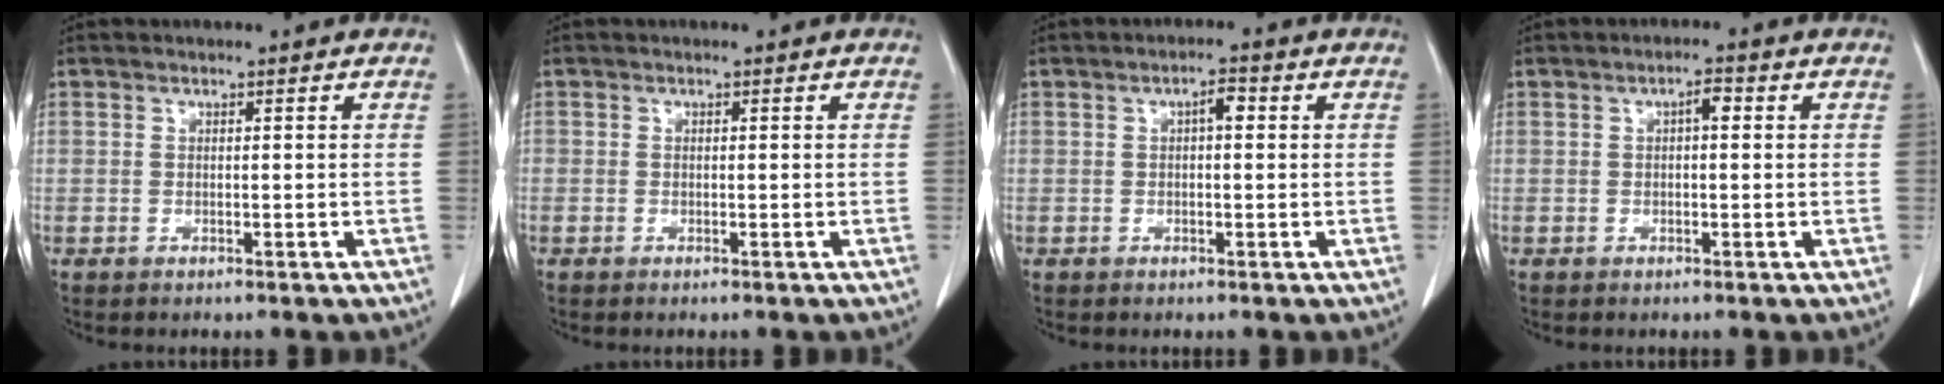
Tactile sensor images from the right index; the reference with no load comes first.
{"total": 0.0}
{"total": 2.2, "force": [0.4, 0.7, 2.0], "torque": [-0.031, 0.007, 0.005]}
{"total": 2.2, "force": [0.4, 0.7, 2.0], "torque": [-0.031, 0.007, 0.005]}